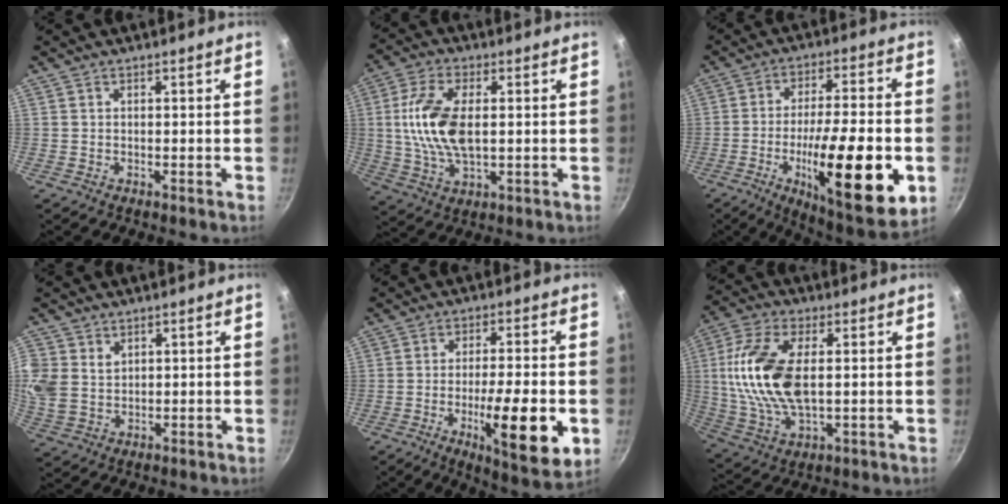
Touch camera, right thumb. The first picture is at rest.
{"total": 12.9, "force": [1.2, 6.6, 11.1], "torque": [-0.215, 0.005, 0.020]}
{"total": 23.5, "force": [-6.7, 6.3, 21.7], "torque": [-0.317, 0.012, -0.101]}
{"total": 10.9, "force": [3.2, 8.8, 5.5], "torque": [-0.133, 0.008, 0.072]}
{"total": 15.7, "force": [-4.5, 3.7, 14.5], "torque": [-0.212, 0.007, -0.065]}
{"total": 17.1, "force": [1.8, 8.8, 14.6], "torque": [-0.289, 0.002, 0.031]}